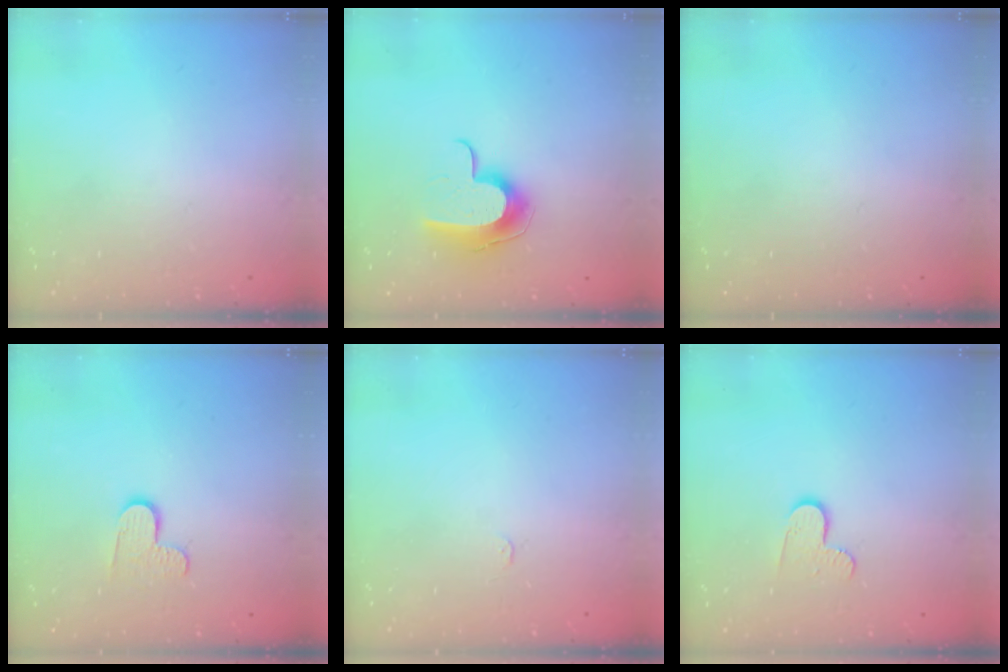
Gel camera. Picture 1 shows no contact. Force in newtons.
{"total": 10.3, "press": 10.3, "slide": 0.3}
{"total": 0.0}
{"total": 5.5, "press": 5.5, "slide": 0.4}
{"total": 2.4, "press": 2.4, "slide": 0.3}
{"total": 6.0, "press": 6.0, "slide": 0.6}